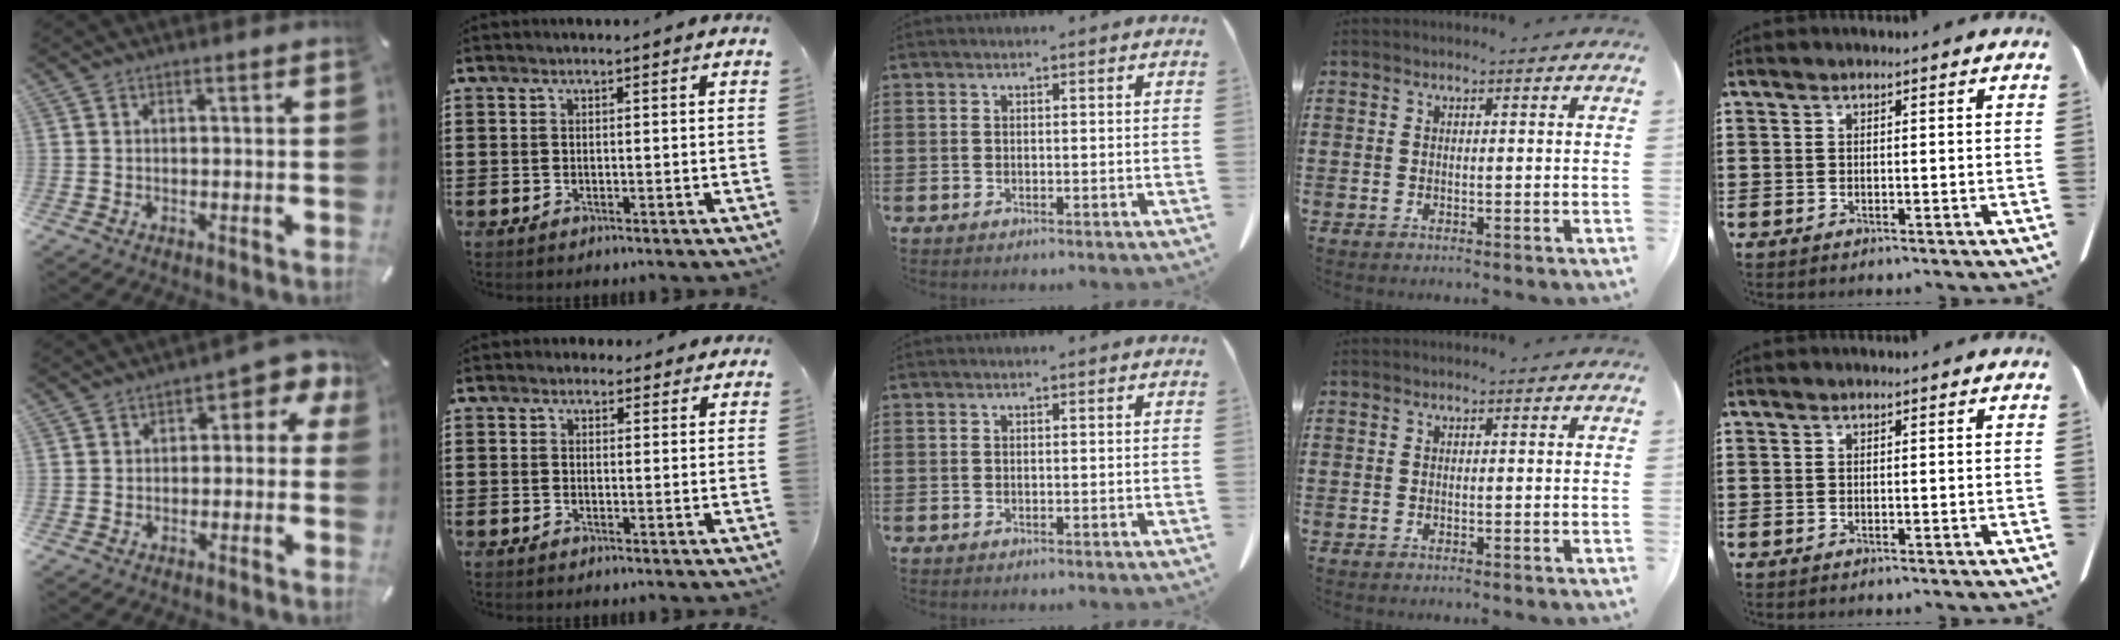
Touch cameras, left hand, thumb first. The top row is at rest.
{"thumb": {"total": 4.6, "force": [-0.4, 3.4, 3.0], "torque": [-0.035, 0.004, -0.016]}, "index": {"total": 1.8, "force": [1.2, 1.3, 0.1], "torque": [0.000, 0.006, 0.020]}}